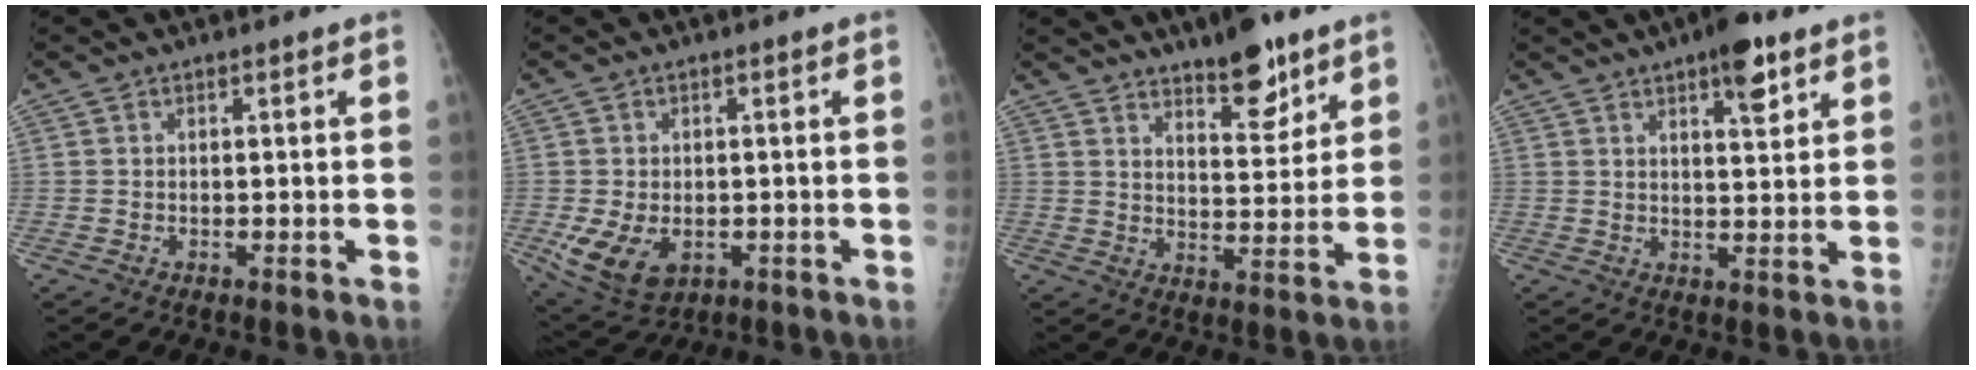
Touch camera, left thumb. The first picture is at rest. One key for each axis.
{"total": 8.6, "fx": -2.2, "fy": 5.7, "fz": 6.0, "tx": -0.105, "ty": -0.003, "tz": -0.023}
{"total": 9.9, "fx": 6.9, "fy": 3.4, "fz": 6.2, "tx": -0.067, "ty": -0.048, "tz": 0.108}
{"total": 7.3, "fx": 4.3, "fy": 2.4, "fz": 5.4, "tx": -0.064, "ty": -0.020, "tz": 0.059}